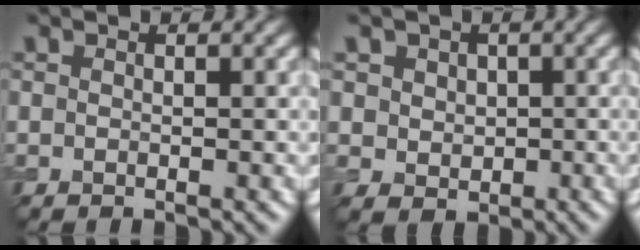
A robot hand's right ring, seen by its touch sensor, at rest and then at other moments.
{"total": 3.2, "force": [0.9, 2.8, 1.4], "torque": [-0.025, 0.007, 0.015]}